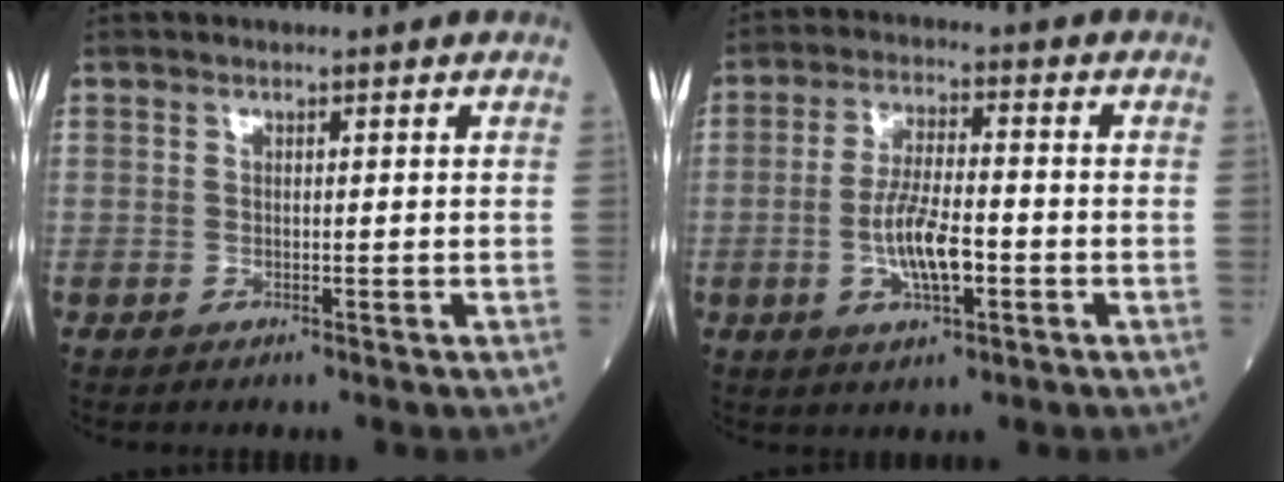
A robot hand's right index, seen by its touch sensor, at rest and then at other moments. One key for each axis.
{"total": 7.7, "fx": -2.0, "fy": 2.0, "fz": 7.2, "tx": -0.144, "ty": 0.000, "tz": -0.037}